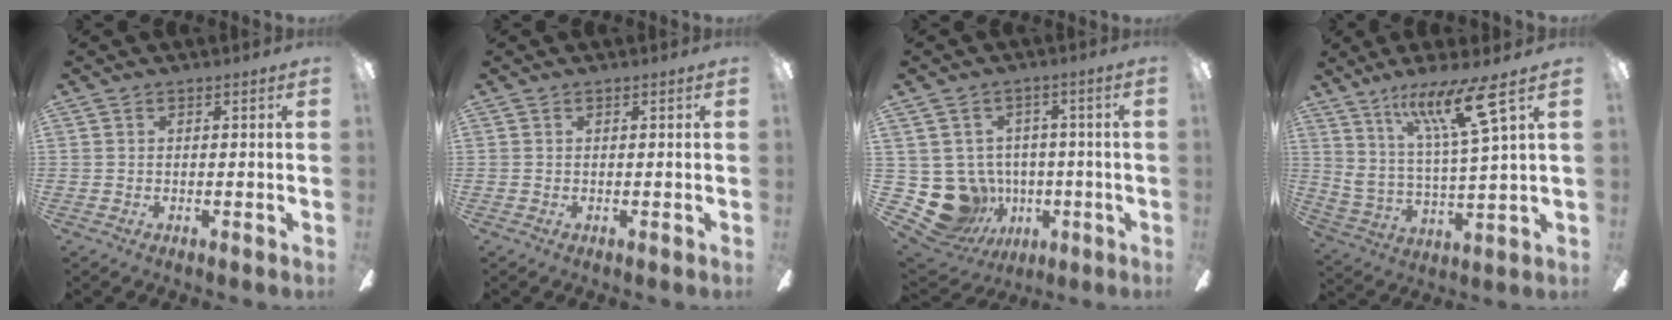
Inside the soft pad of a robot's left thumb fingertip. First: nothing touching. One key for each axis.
{"total": 0.0}
{"total": 13.0, "fx": -3.4, "fy": 11.6, "fz": 4.6, "tx": -0.125, "ty": 0.010, "tz": -0.042}
{"total": 15.6, "fx": 9.7, "fy": 2.2, "fz": 12.0, "tx": -0.231, "ty": -0.045, "tz": 0.153}